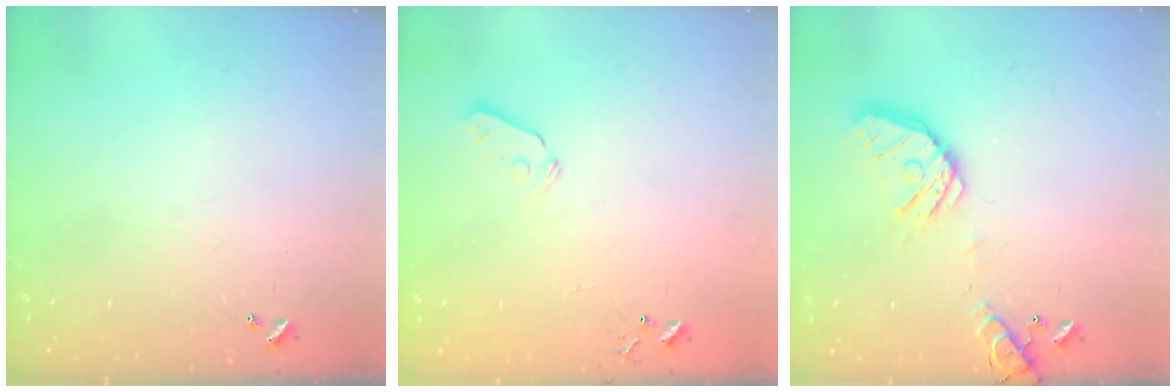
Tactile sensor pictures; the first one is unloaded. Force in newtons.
{"total": 4.3, "press": 4.3, "slide": 0.7}
{"total": 16.9, "press": 16.7, "slide": 3.0}